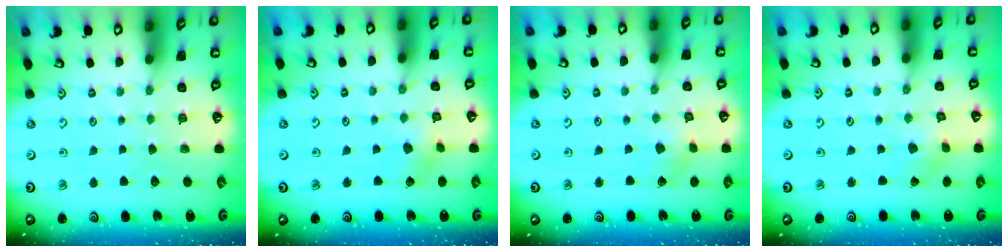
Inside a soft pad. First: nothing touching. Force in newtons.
{"total": 3.5, "press": 3.5, "slide": 0.4}
{"total": 3.1, "press": 3.1, "slide": 0.4}
{"total": 1.1, "press": 1.0, "slide": 0.1}